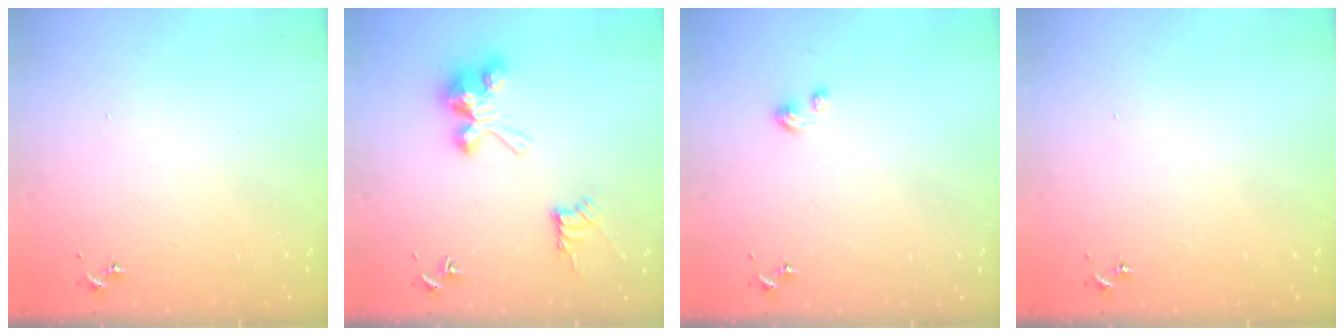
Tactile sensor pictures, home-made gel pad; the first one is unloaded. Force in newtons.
{"total": 9.4, "press": 9.4, "slide": 0.2}
{"total": 3.3, "press": 3.3, "slide": 0.3}
{"total": 0.0}